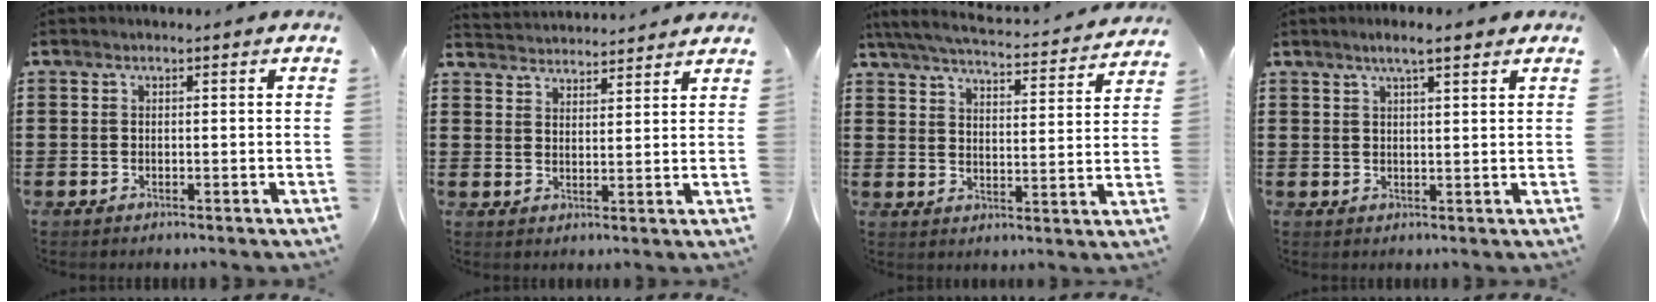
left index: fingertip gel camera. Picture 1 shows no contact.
{"total": 3.2, "force": [3.2, -0.3, -0.4], "torque": [-0.002, -0.016, 0.058]}
{"total": 5.1, "force": [4.7, -0.2, 1.9], "torque": [-0.059, -0.036, 0.076]}
{"total": 3.8, "force": [2.7, 0.4, 2.7], "torque": [-0.057, 0.004, 0.046]}